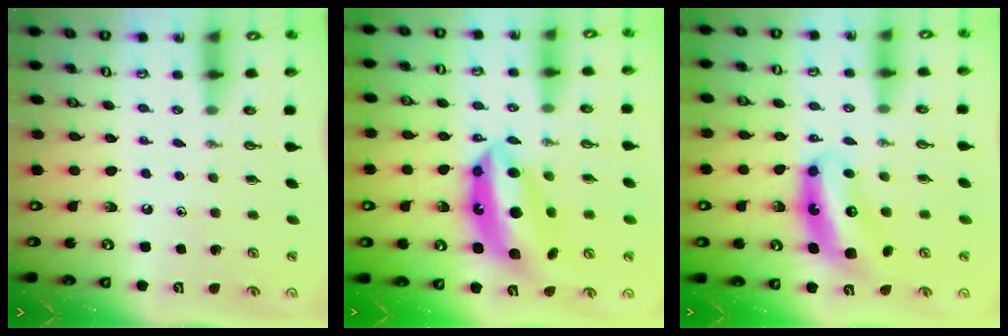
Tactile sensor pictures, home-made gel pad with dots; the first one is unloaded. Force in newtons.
{"total": 13.1, "press": 13.1, "slide": 0.9}
{"total": 7.9, "press": 7.9, "slide": 0.5}